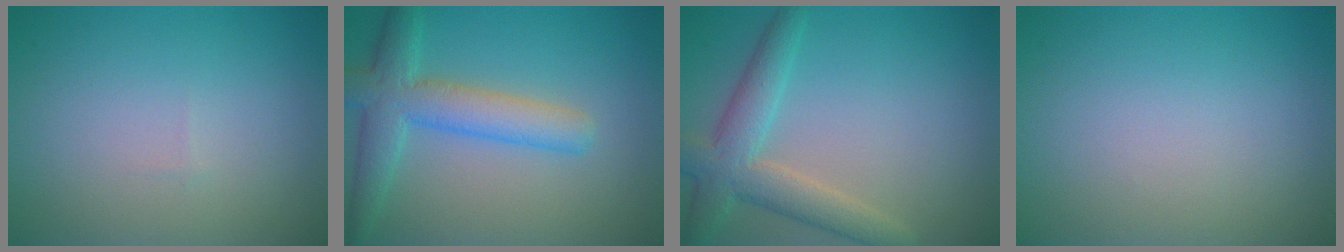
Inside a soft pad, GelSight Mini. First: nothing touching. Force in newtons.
{"total": 5.3, "press": 5.3, "slide": 0.2}
{"total": 4.8, "press": 4.8, "slide": 0.1}
{"total": 0.0}